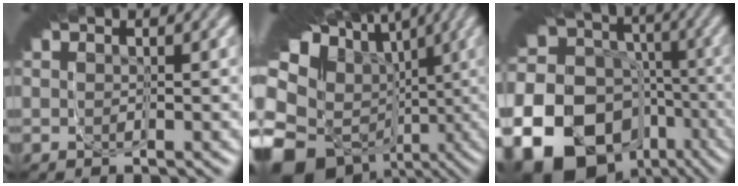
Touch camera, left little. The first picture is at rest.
{"total": 24.3, "force": [-3.7, 16.9, 17.1], "torque": [-0.256, -0.028, -0.068]}
{"total": 21.9, "force": [-5.5, 16.8, 12.9], "torque": [-0.219, -0.061, -0.086]}